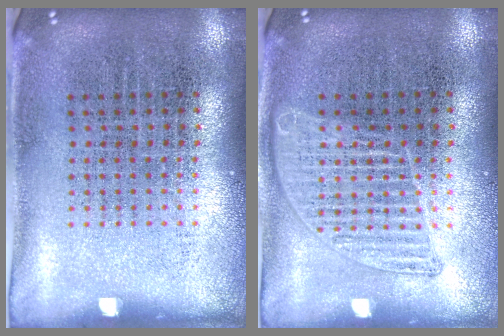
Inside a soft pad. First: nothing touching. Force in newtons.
{"total": 1.8, "press": 1.8, "slide": 0.2}